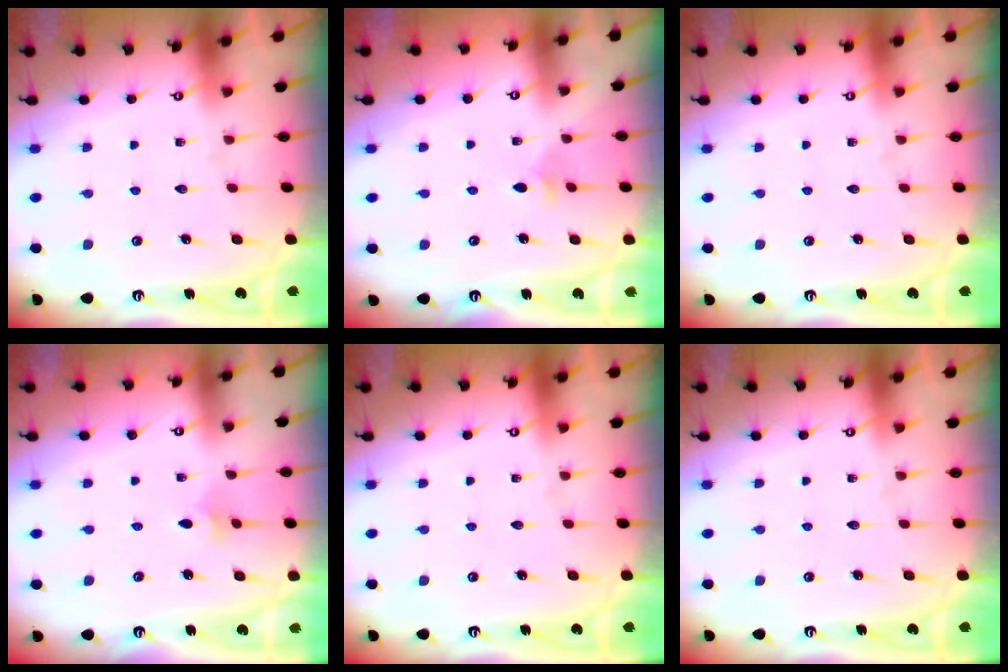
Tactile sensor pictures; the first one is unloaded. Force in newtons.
{"total": 2.7, "press": 2.6, "slide": 0.7}
{"total": 0.0}
{"total": 2.1, "press": 2.1, "slide": 0.5}
{"total": 0.0}
{"total": 0.0}